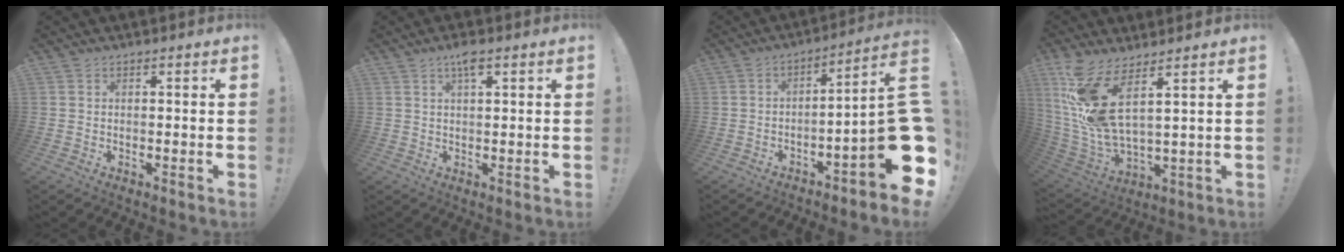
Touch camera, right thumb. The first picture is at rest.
{"total": 3.7, "force": [2.1, 0.9, 2.9], "torque": [-0.054, 0.000, 0.033]}
{"total": 15.8, "force": [-4.3, 1.5, 15.1], "torque": [-0.202, 0.004, -0.074]}
{"total": 13.7, "force": [7.2, 3.7, 11.1], "torque": [-0.215, -0.056, 0.121]}